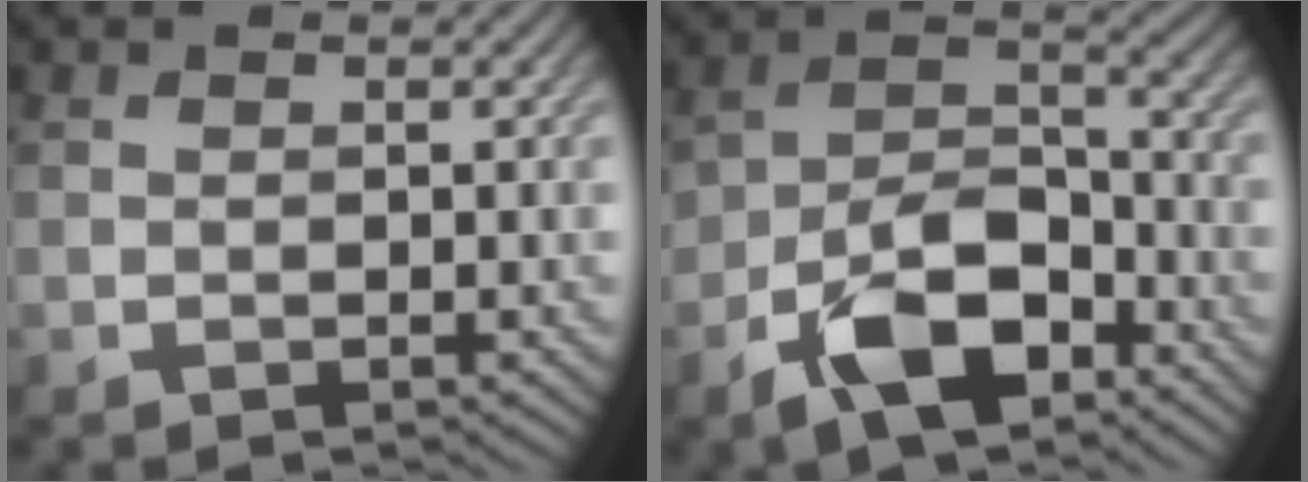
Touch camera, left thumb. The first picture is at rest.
{"total": 10.2, "force": [-5.8, 5.3, 6.5], "torque": [-0.121, 0.003, -0.115]}